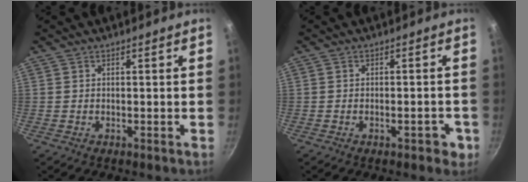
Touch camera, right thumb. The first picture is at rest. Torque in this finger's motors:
{"motor_torque": [-0.22, 0.34, -0.24, -0.08, -0.02]}